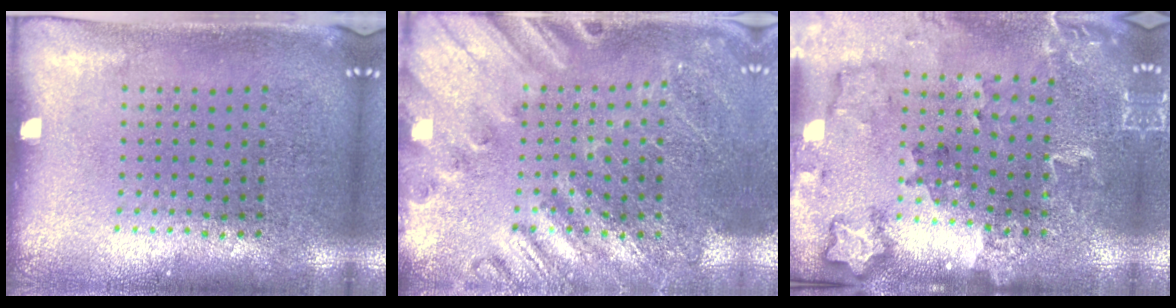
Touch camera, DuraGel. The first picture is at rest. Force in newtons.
{"total": 2.4, "press": 2.4, "slide": 0.5}
{"total": 1.8, "press": 1.8, "slide": 0.2}